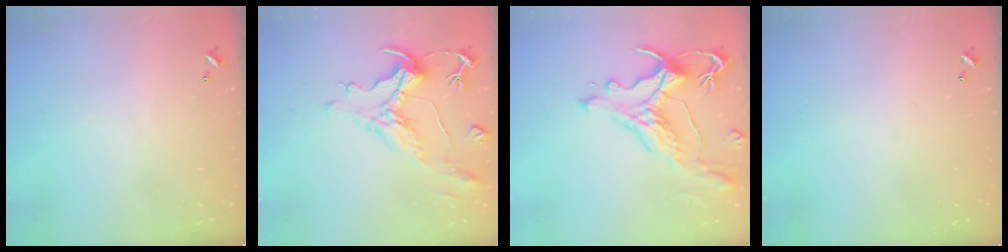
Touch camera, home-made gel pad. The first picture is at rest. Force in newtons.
{"total": 1.6, "press": 0.0, "slide": 1.6}
{"total": 1.7, "press": 1.2, "slide": 1.1}
{"total": 0.0}